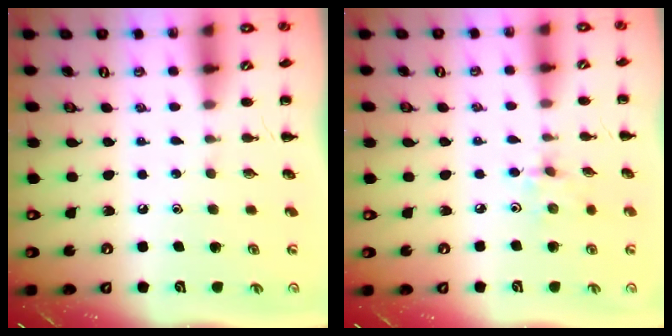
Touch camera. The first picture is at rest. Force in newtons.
{"total": 3.4, "press": 3.2, "slide": 1.0}